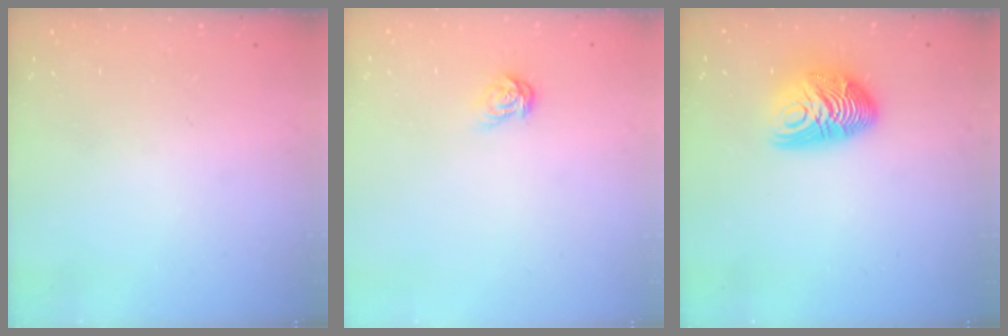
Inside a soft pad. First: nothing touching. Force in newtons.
{"total": 4.8, "press": 4.7, "slide": 0.5}
{"total": 11.7, "press": 11.7, "slide": 0.5}